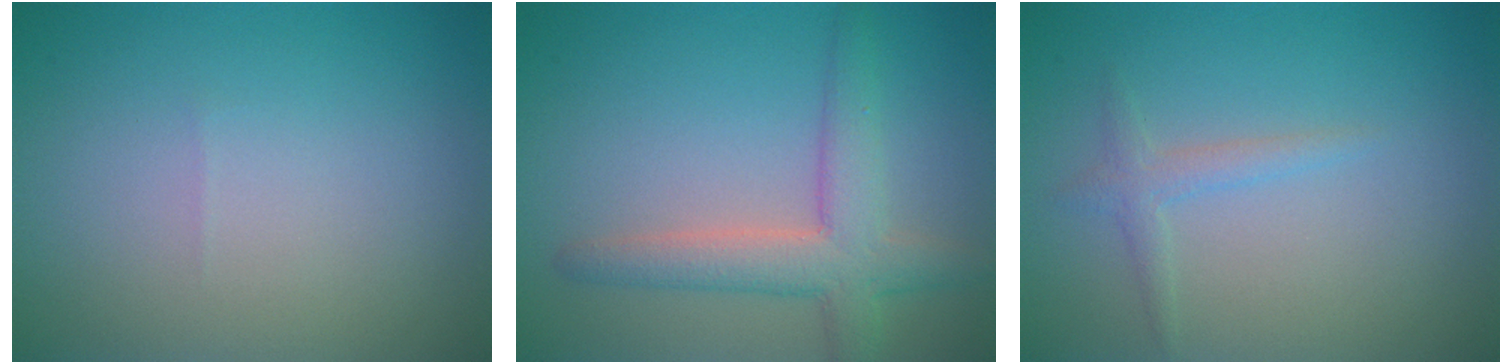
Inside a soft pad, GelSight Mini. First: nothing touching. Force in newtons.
{"total": 4.5, "press": 4.5, "slide": 0.4}
{"total": 1.5, "press": 1.5, "slide": 0.1}